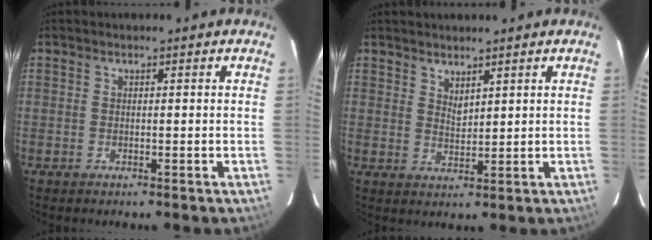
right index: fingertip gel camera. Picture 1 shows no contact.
{"total": 2.6, "force": [2.3, 0.8, 1.1], "torque": [-0.016, -0.001, 0.041]}